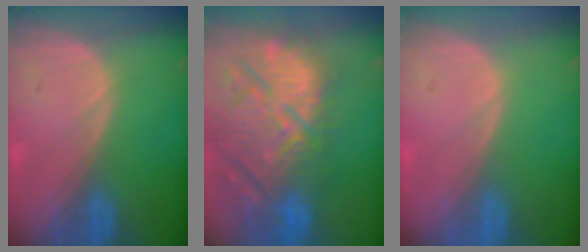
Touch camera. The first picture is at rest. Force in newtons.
{"total": 14.6, "press": 12.8, "slide": 7.1}
{"total": 0.0}